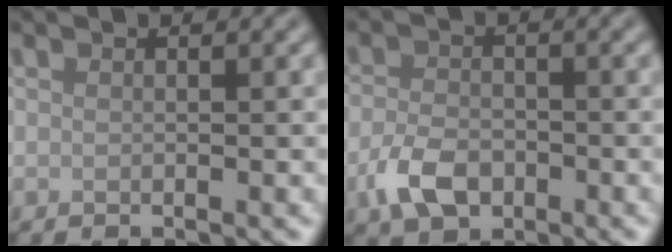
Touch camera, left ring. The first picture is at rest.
{"total": 4.0, "force": [-1.8, 2.6, 2.4], "torque": [-0.054, -0.004, -0.039]}